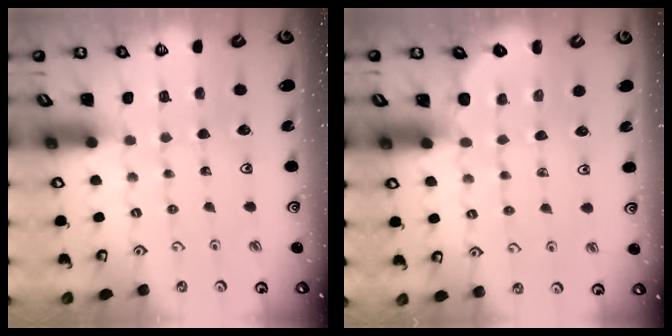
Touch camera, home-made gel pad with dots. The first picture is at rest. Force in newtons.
{"total": 2.9, "press": 2.8, "slide": 0.7}